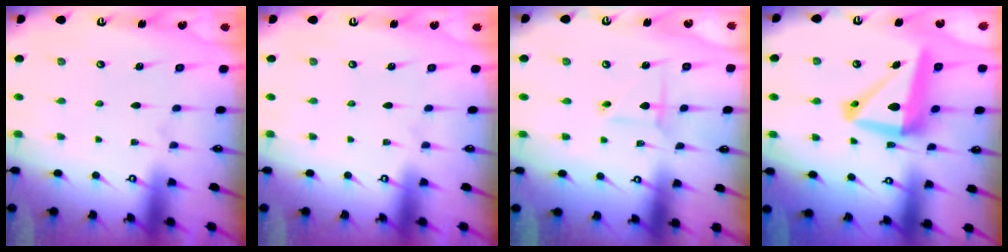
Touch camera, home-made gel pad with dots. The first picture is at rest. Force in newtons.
{"total": 0.0}
{"total": 3.0, "press": 3.0, "slide": 0.3}
{"total": 13.7, "press": 13.5, "slide": 2.6}